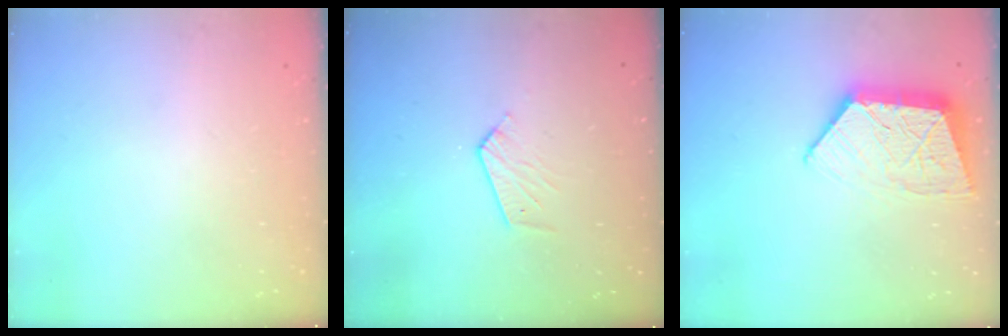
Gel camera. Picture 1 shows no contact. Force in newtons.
{"total": 4.7, "press": 4.7, "slide": 0.4}
{"total": 13.6, "press": 13.5, "slide": 1.0}